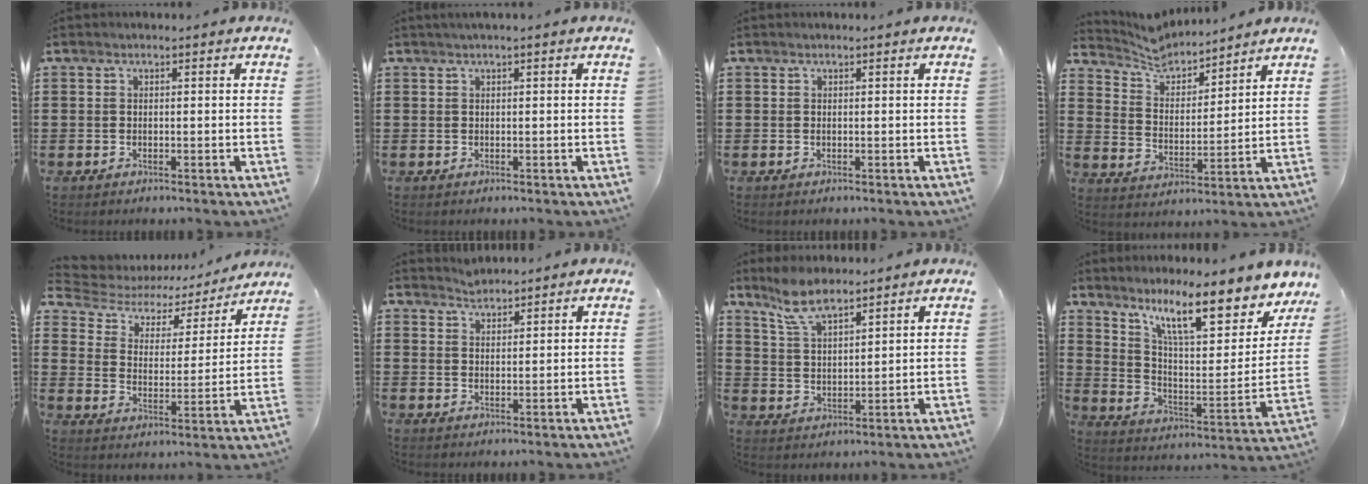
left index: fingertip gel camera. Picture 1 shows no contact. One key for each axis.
{"total": 0.6, "fx": 0.3, "fy": -0.1, "fz": 0.5, "tx": -0.008, "ty": -0.001, "tz": 0.006}
{"total": 0.0}
{"total": 5.1, "fx": 5.0, "fy": 1.0, "fz": 0.5, "tx": -0.040, "ty": -0.030, "tz": 0.086}
{"total": 4.8, "fx": 3.9, "fy": 2.2, "fz": 1.7, "tx": -0.060, "ty": -0.022, "tz": 0.059}
{"total": 1.9, "fx": 1.9, "fy": 0.3, "fz": -0.1, "tx": -0.002, "ty": 0.004, "tz": 0.037}
{"total": 7.1, "fx": 5.8, "fy": 1.9, "fz": 3.6, "tx": -0.087, "ty": -0.006, "tz": 0.108}
{"total": 13.1, "fx": 9.4, "fy": 2.9, "fz": 8.7, "tx": -0.166, "ty": -0.052, "tz": 0.157}